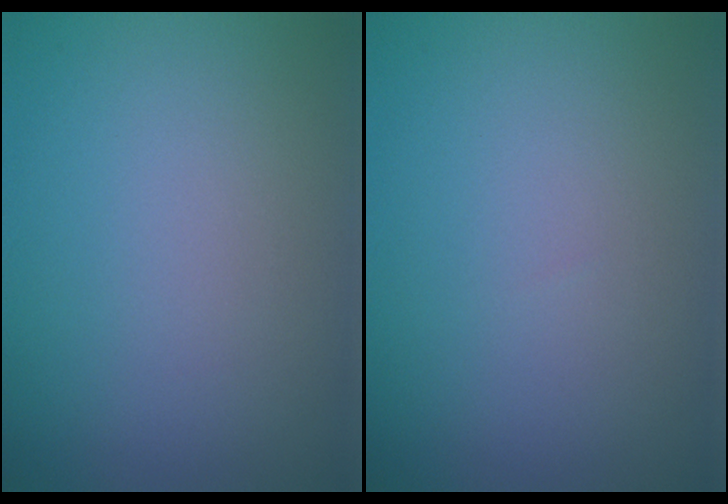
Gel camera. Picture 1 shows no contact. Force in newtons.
{"total": 0.0}